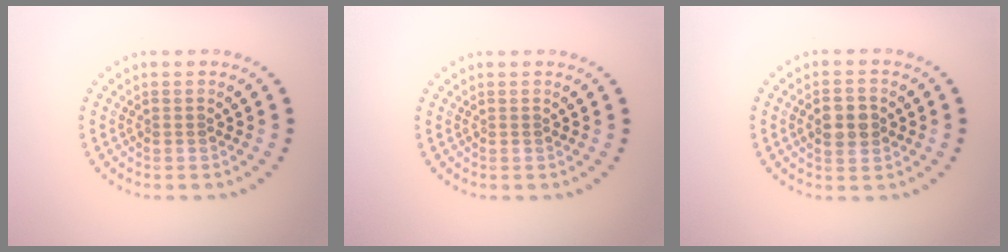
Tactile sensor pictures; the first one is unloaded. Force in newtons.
{"total": 0.0}
{"total": 3.4, "press": 3.3, "slide": 0.2}